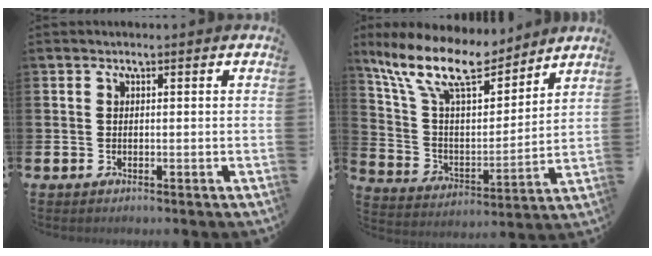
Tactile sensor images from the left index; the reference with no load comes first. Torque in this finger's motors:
{"motor_torque": [0.83, -1.30, 1.05, 0.21]}